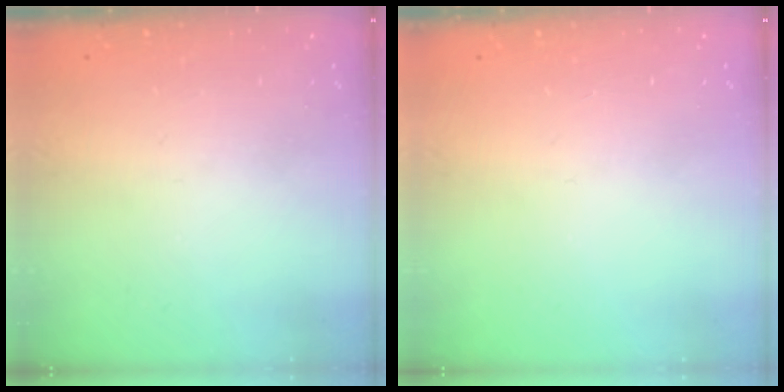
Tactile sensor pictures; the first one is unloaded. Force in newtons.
{"total": 0.0}